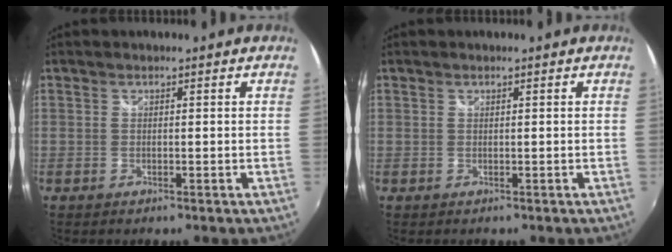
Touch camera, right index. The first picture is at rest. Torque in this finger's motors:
{"motor_torque": [-1.90, -0.07, -0.58, -0.21]}